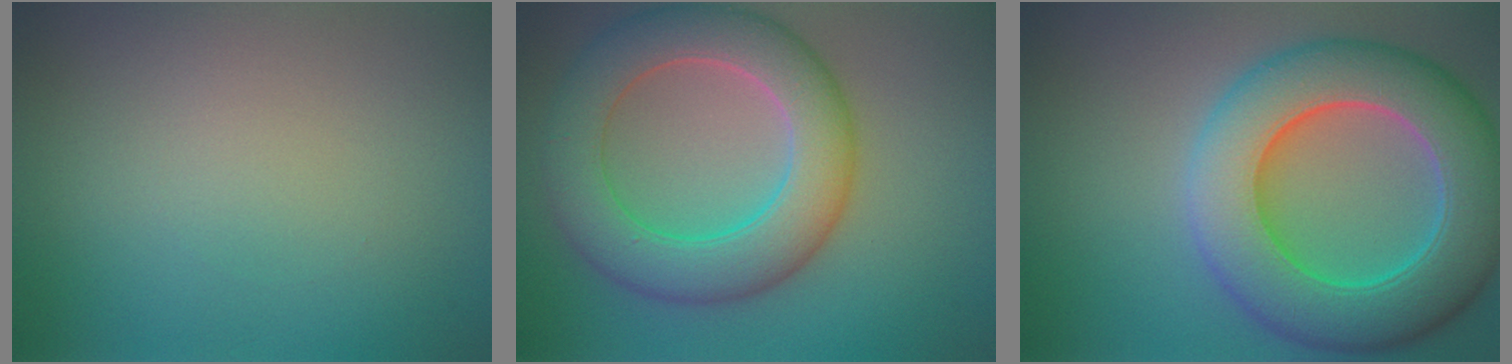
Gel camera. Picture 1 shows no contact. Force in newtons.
{"total": 8.2, "press": 8.2, "slide": 0.3}
{"total": 11.1, "press": 11.0, "slide": 0.3}